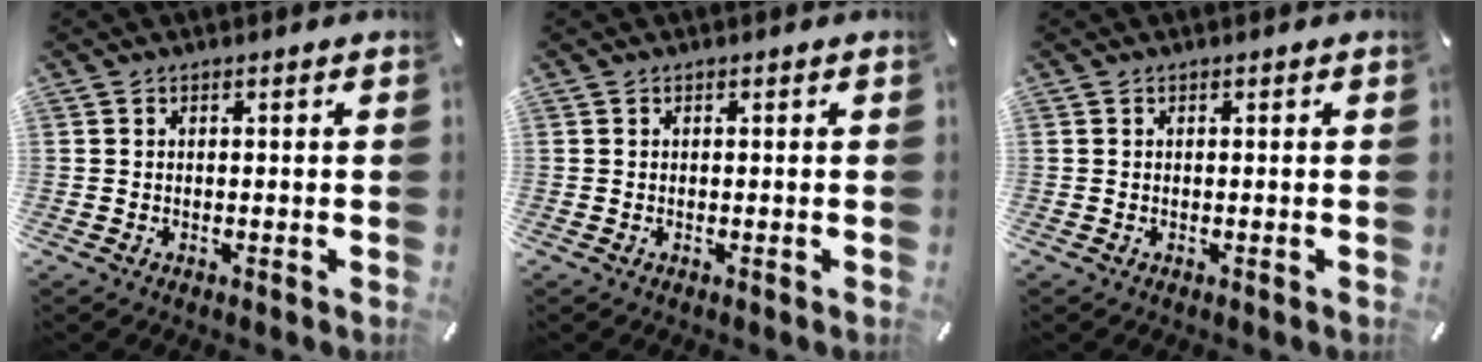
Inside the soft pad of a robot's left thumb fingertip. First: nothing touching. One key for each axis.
{"total": 0.0}
{"total": 0.0}